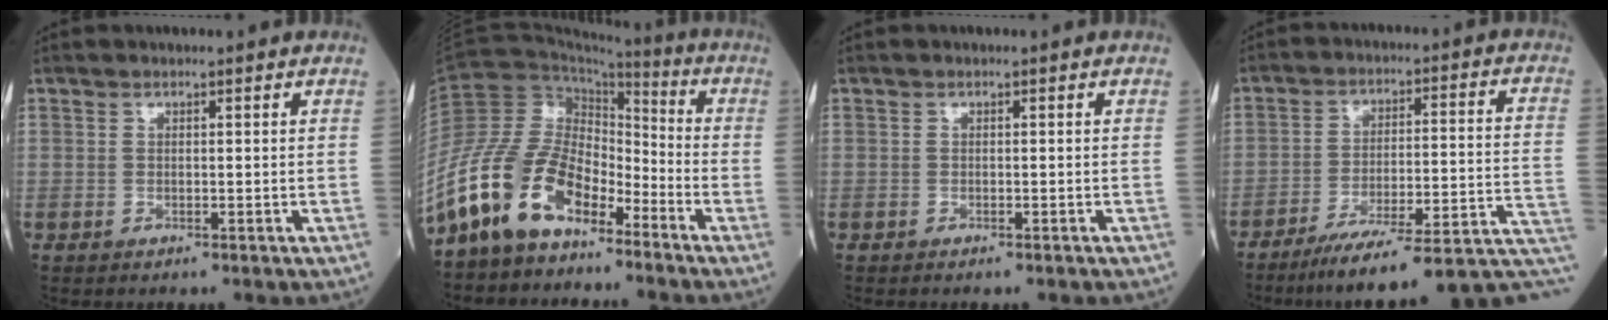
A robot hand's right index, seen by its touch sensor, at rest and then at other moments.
{"total": 14.1, "force": [-9.9, 6.8, 7.4], "torque": [-0.168, 0.026, -0.196]}
{"total": 0.7, "force": [-0.6, 0.1, 0.3], "torque": [-0.008, -0.002, -0.009]}
{"total": 20.6, "force": [-16.0, 1.5, 12.8], "torque": [-0.122, 0.017, -0.229]}